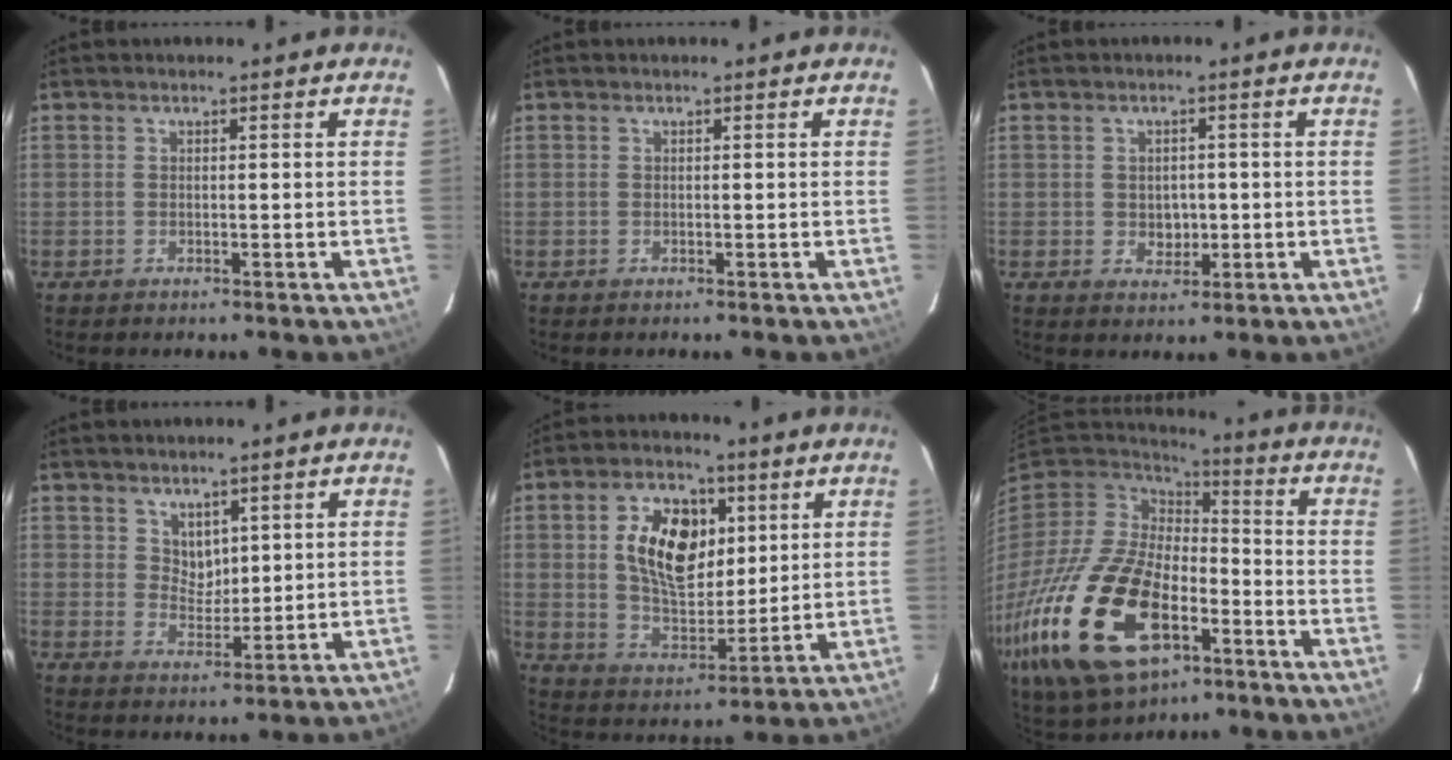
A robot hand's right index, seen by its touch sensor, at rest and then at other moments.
{"total": 0.0}
{"total": 3.5, "force": [-0.3, 3.1, 1.7], "torque": [-0.028, 0.004, 0.002]}
{"total": 3.8, "force": [2.4, 2.7, 1.2], "torque": [-0.011, 0.002, 0.048]}
{"total": 14.1, "force": [4.0, 8.3, 10.6], "torque": [-0.186, 0.015, 0.078]}
{"total": 29.5, "force": [-12.4, 16.5, 21.1], "torque": [-0.480, -0.050, -0.209]}